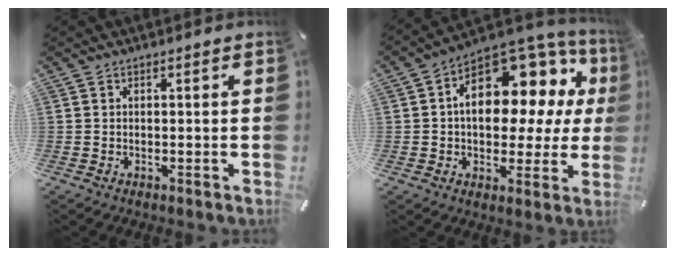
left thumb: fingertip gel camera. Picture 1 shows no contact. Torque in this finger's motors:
{"motor_torque": [1.81, 3.20, 1.65, -1.12, 0.59]}